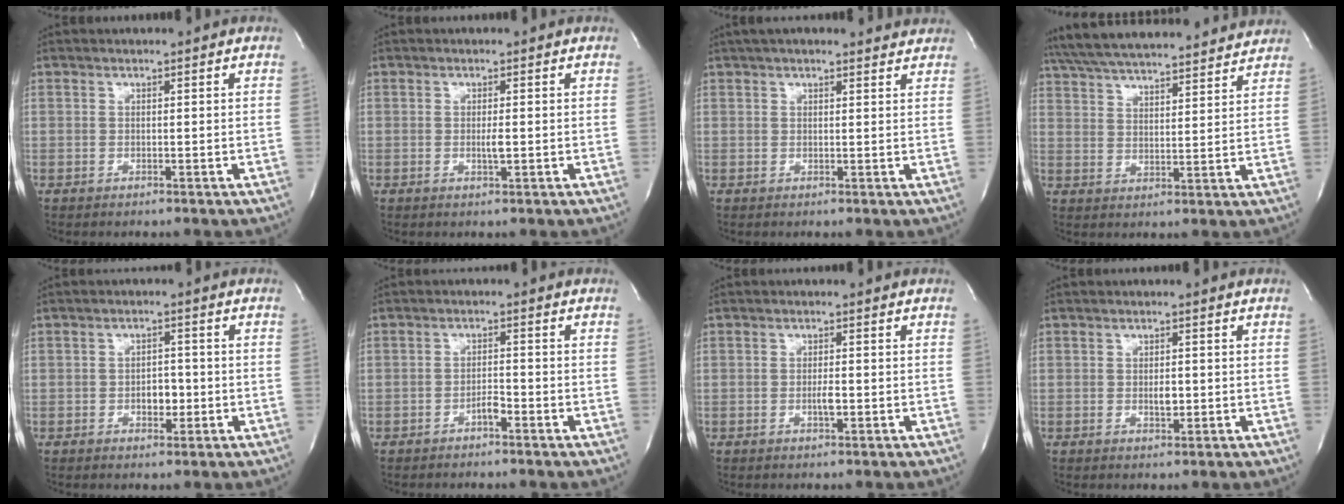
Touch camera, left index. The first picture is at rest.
{"total": 1.3, "force": [-0.3, 0.1, 1.3], "torque": [-0.029, -0.006, -0.003]}
{"total": 9.9, "force": [8.8, 2.0, 3.9], "torque": [-0.052, 0.032, 0.105]}
{"total": 23.4, "force": [21.4, 3.3, 9.0], "torque": [-0.166, 0.027, 0.305]}
{"total": 3.0, "force": [-0.9, 1.8, 2.3], "torque": [-0.033, 0.002, -0.009]}
{"total": 1.9, "force": [-1.4, 0.4, 1.2], "torque": [-0.023, 0.000, -0.024]}
{"total": 1.7, "force": [-0.6, 0.3, 1.5], "torque": [-0.034, -0.004, -0.009]}
{"total": 1.7, "force": [-0.3, 0.8, 1.5], "torque": [-0.031, -0.004, -0.002]}